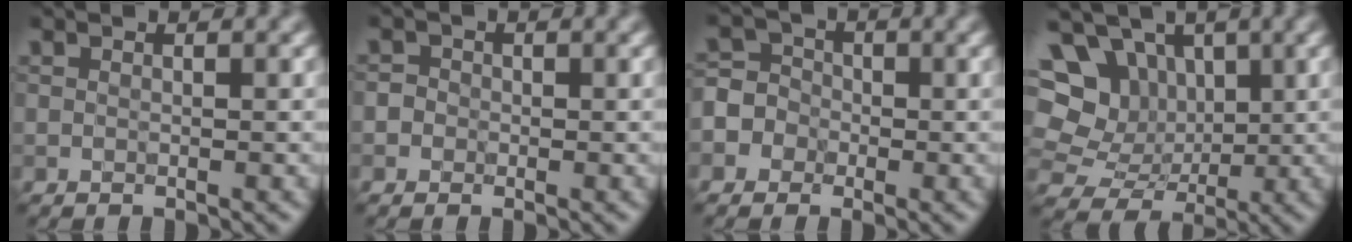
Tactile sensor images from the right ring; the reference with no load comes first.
{"total": 1.7, "force": [0.1, 1.6, 0.6], "torque": [0.009, 0.006, -0.016]}
{"total": 5.5, "force": [-2.3, 4.9, 1.0], "torque": [-0.006, 0.010, -0.064]}
{"total": 11.6, "force": [3.8, 9.7, 5.2], "torque": [-0.115, 0.020, 0.064]}